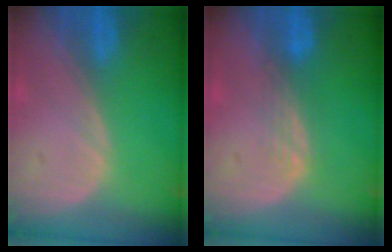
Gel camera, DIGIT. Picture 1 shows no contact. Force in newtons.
{"total": 3.0, "press": 2.5, "slide": 1.7}